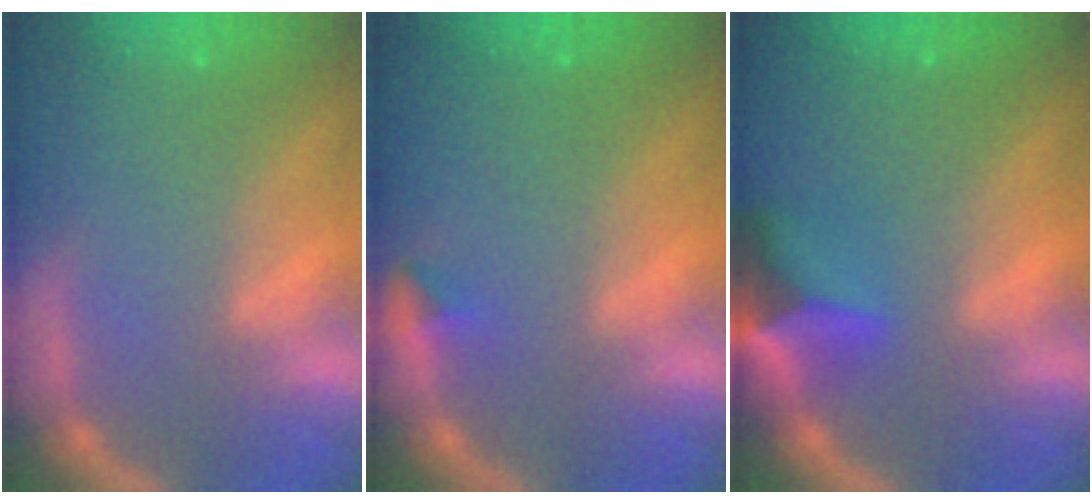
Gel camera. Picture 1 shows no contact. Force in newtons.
{"total": 0.9}
{"total": 5.4}